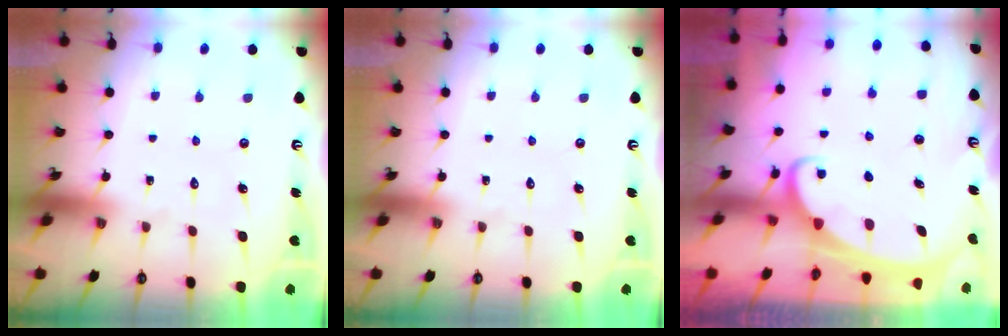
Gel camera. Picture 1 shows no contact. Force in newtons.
{"total": 0.0}
{"total": 2.2, "press": 2.2, "slide": 0.3}